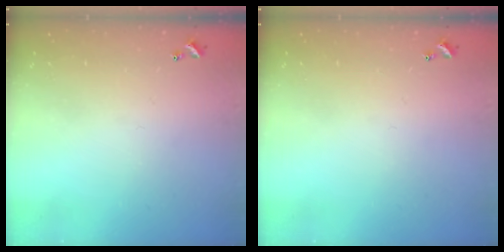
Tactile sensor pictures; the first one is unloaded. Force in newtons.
{"total": 0.0}